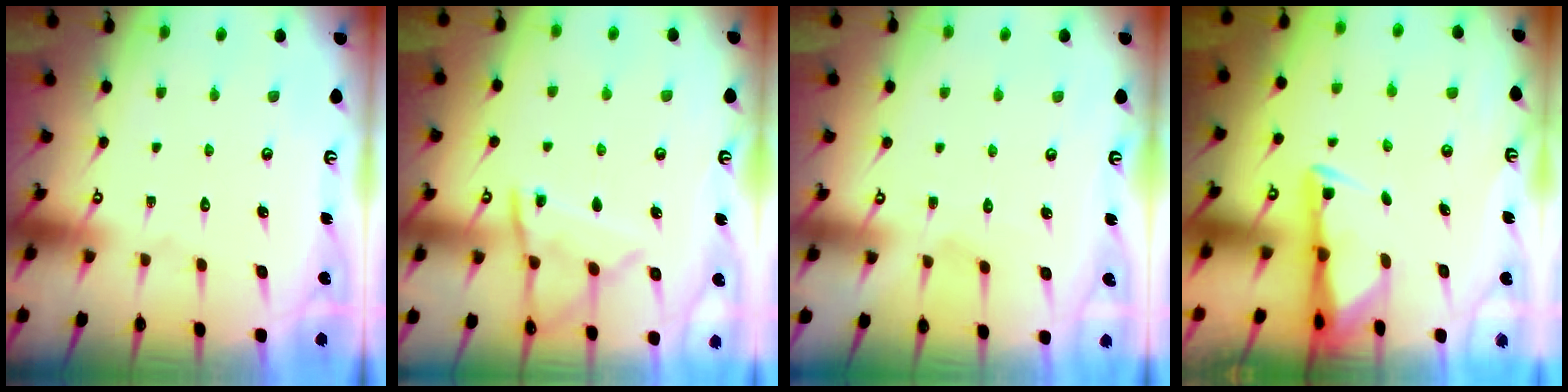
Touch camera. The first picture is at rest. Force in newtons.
{"total": 11.5, "press": 11.4, "slide": 1.0}
{"total": 3.3, "press": 3.3, "slide": 0.4}
{"total": 2.9, "press": 2.9, "slide": 0.6}